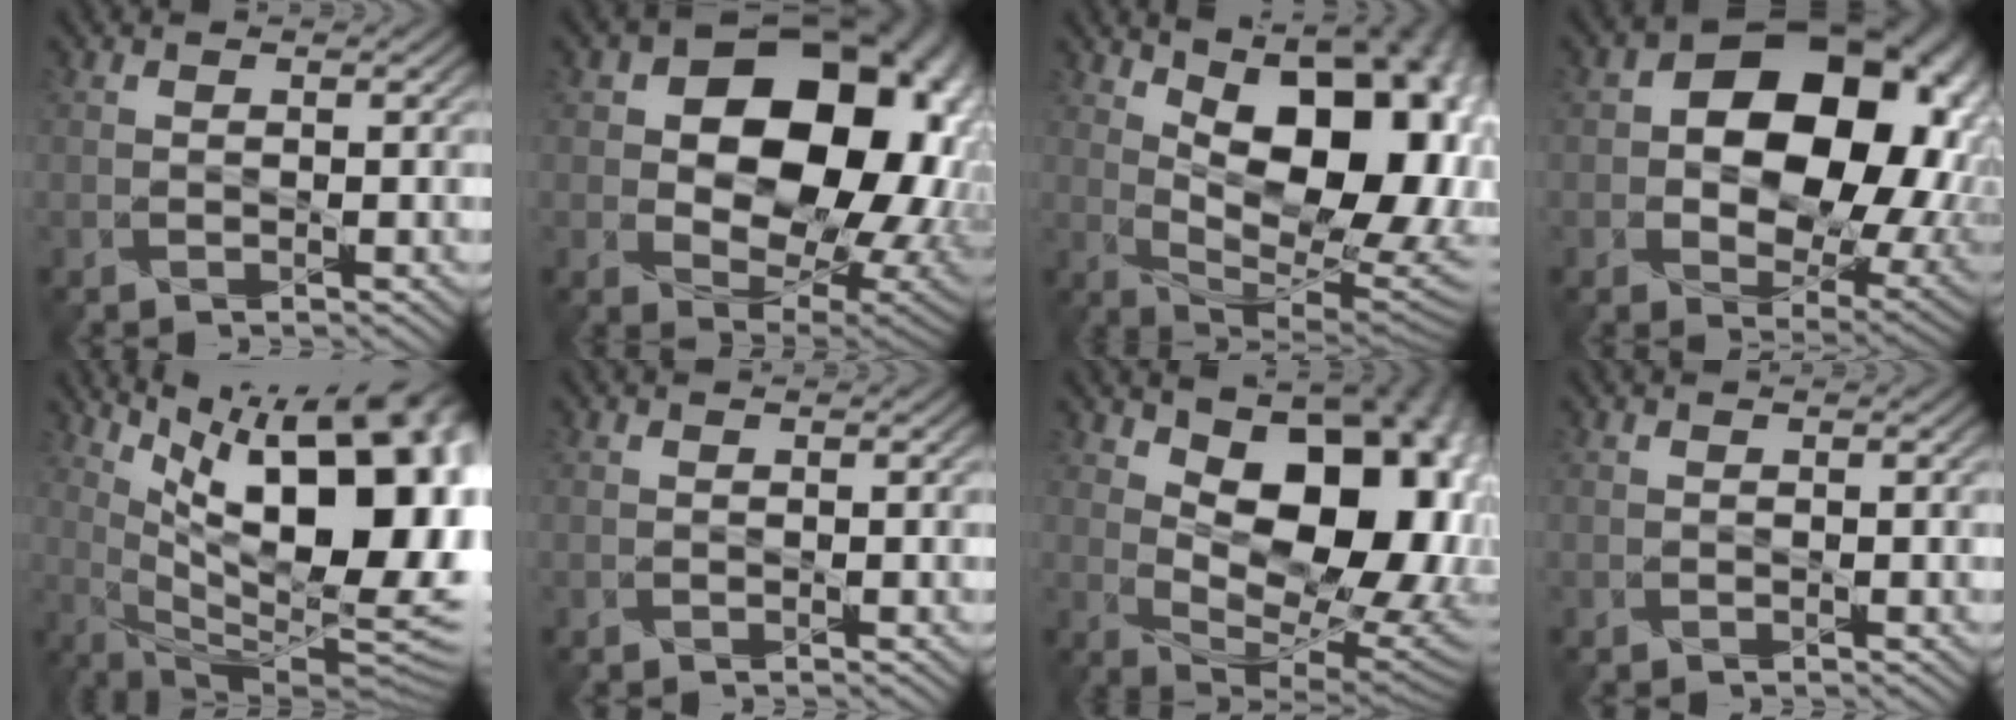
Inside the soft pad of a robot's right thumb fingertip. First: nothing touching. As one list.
[{"total": 20.0, "force": [4.3, 14.2, 13.4], "torque": [-0.161, 0.015, 0.072]}, {"total": 17.6, "force": [5.6, 8.9, 14.1], "torque": [-0.195, 0.037, 0.082]}, {"total": 17.6, "force": [3.3, 12.1, 12.3], "torque": [-0.154, -0.004, 0.062]}, {"total": 20.8, "force": [6.9, 7.8, 18.0], "torque": [-0.238, 0.033, 0.114]}, {"total": 0.0}, {"total": 15.1, "force": [4.2, 8.2, 12.0], "torque": [-0.165, 0.007, 0.068]}, {"total": 0.0}]